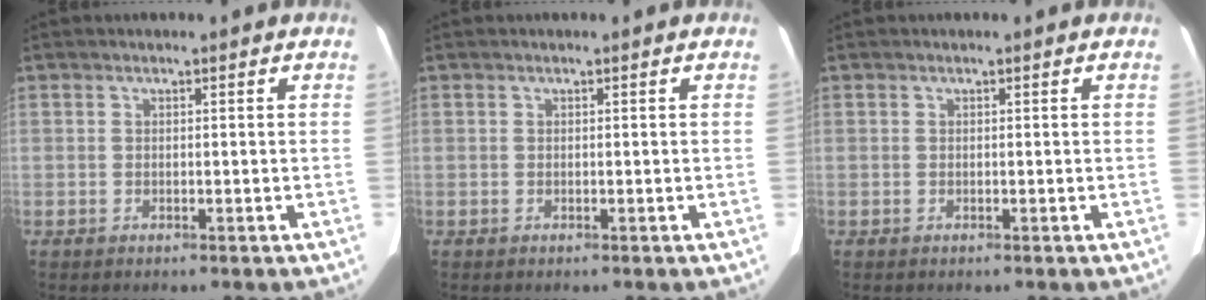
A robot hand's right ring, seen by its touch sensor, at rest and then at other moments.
{"total": 0.0}
{"total": 0.0}